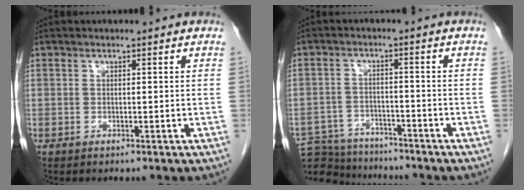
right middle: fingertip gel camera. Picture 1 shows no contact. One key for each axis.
{"total": 10.9, "fx": -10.3, "fy": 2.9, "fz": 1.9, "tx": -0.040, "ty": 0.005, "tz": -0.161}